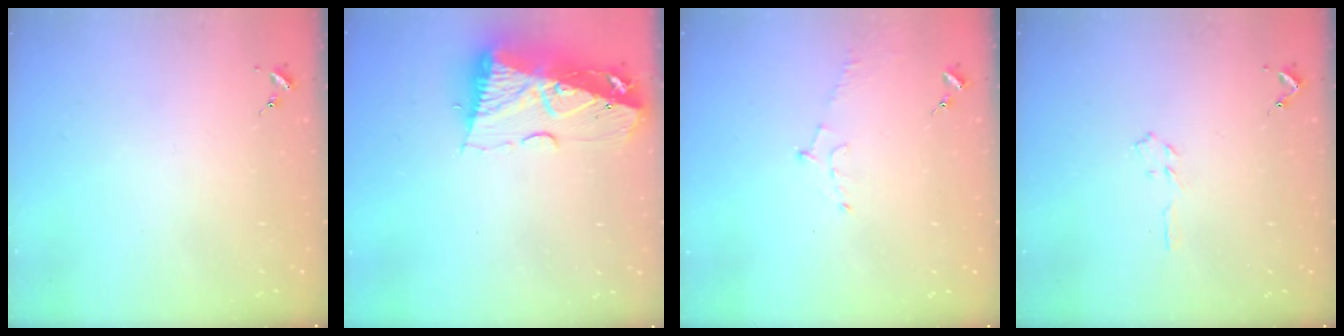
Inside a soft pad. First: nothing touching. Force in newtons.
{"total": 14.8, "press": 14.7, "slide": 1.8}
{"total": 5.7, "press": 5.7, "slide": 0.6}
{"total": 3.2, "press": 3.1, "slide": 0.4}